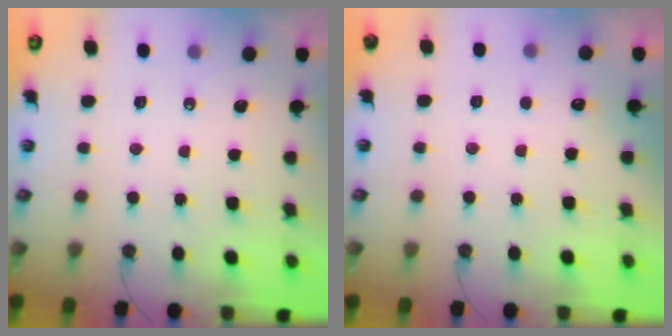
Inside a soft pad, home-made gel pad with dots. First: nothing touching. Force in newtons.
{"total": 3.4, "press": 3.2, "slide": 1.0}